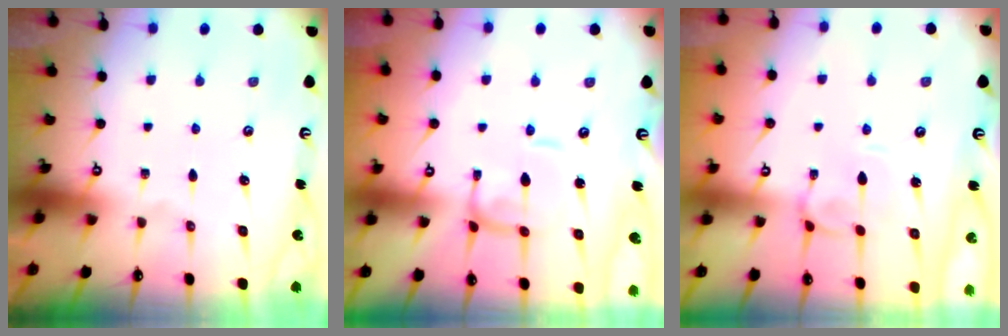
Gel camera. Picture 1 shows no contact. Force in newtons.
{"total": 0.0}
{"total": 3.7, "press": 3.7, "slide": 0.2}